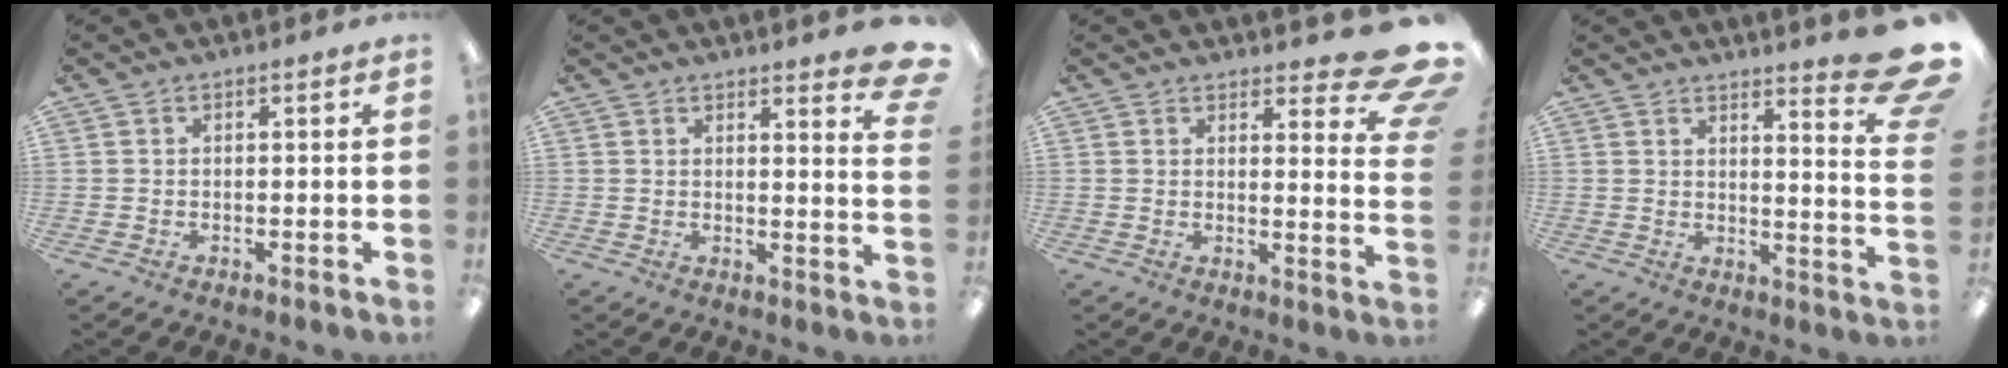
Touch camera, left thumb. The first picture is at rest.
{"total": 4.8, "force": [3.8, 0.4, 2.8], "torque": [-0.033, -0.030, 0.061]}
{"total": 10.1, "force": [7.1, 3.2, 6.5], "torque": [-0.066, -0.055, 0.120]}
{"total": 10.8, "force": [7.6, 1.5, 7.5], "torque": [-0.096, -0.068, 0.126]}